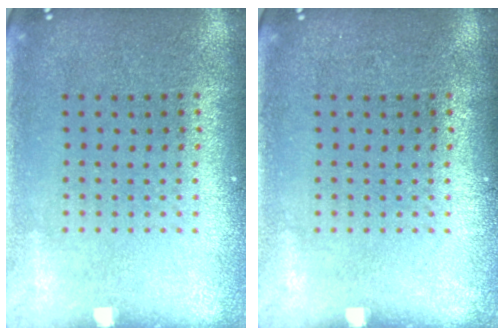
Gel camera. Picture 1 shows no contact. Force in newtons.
{"total": 0.0}